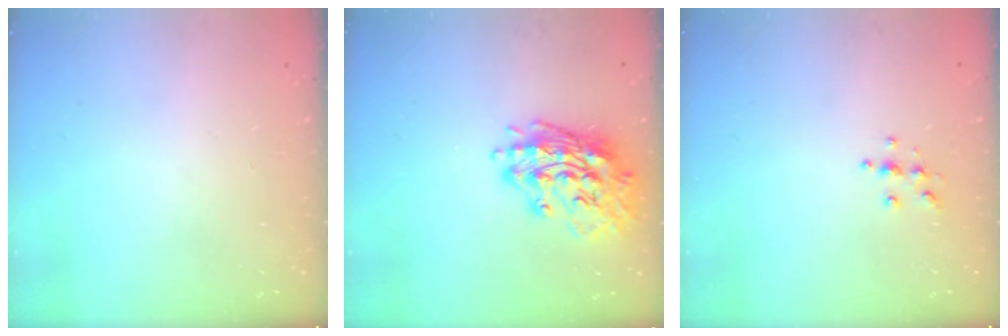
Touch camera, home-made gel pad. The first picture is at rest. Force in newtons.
{"total": 17.1, "press": 16.9, "slide": 2.4}
{"total": 4.2, "press": 4.2, "slide": 0.3}